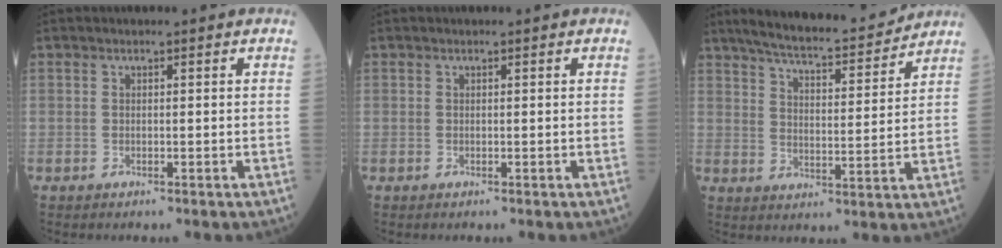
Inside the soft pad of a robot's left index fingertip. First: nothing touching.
{"total": 0.0}
{"total": 14.1, "force": [12.9, 1.6, 5.6], "torque": [-0.093, 0.000, 0.191]}